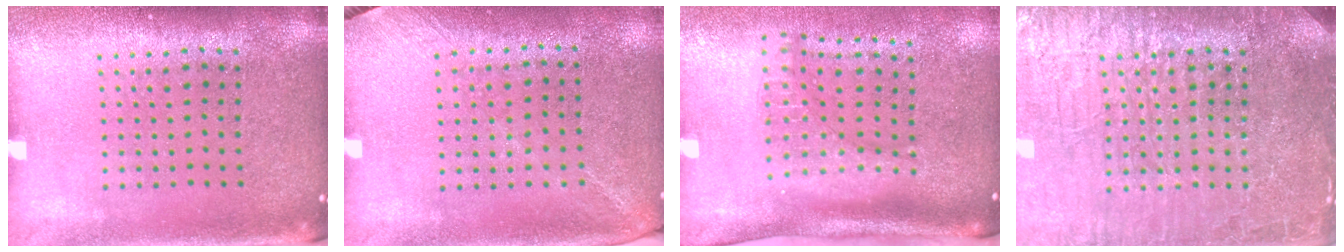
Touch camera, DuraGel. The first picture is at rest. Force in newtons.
{"total": 1.2, "press": 0.9, "slide": 0.8}
{"total": 2.2, "press": 1.6, "slide": 1.5}
{"total": 7.1, "press": 7.1, "slide": 1.0}